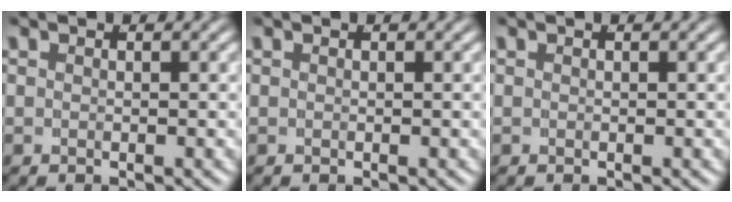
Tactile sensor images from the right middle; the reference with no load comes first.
{"total": 0.0}
{"total": 0.0}